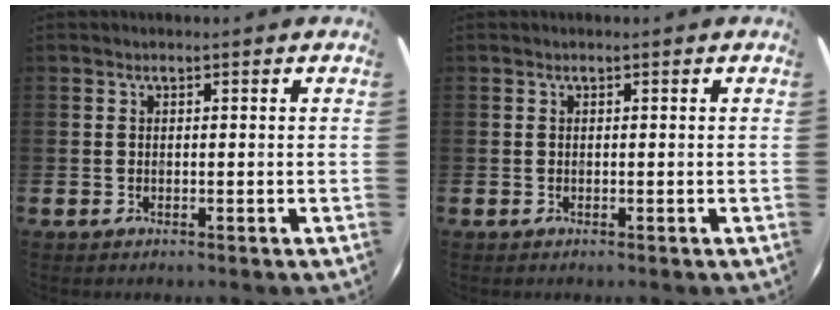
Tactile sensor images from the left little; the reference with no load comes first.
{"total": 0.0}